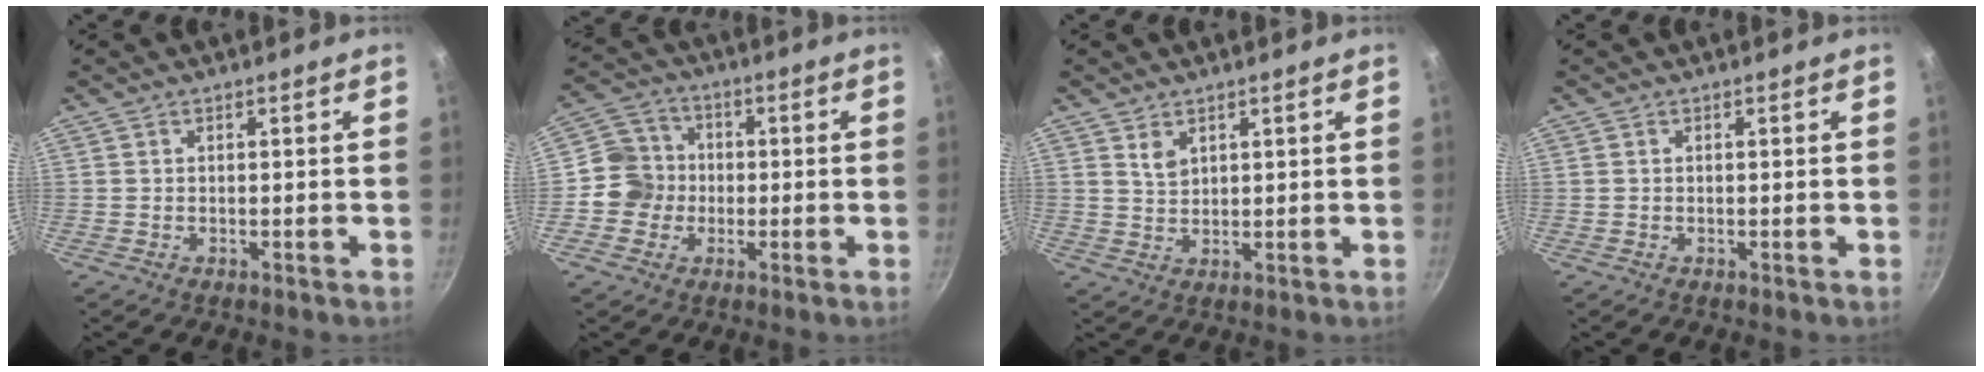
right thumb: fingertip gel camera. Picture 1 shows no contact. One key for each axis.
{"total": 7.7, "fx": -0.9, "fy": 7.3, "fz": 2.2, "tx": -0.003, "ty": 0.021, "tz": -0.037}
{"total": 3.0, "fx": 1.7, "fy": 1.9, "fz": 1.5, "tx": -0.022, "ty": -0.010, "tz": 0.037}
{"total": 0.0}